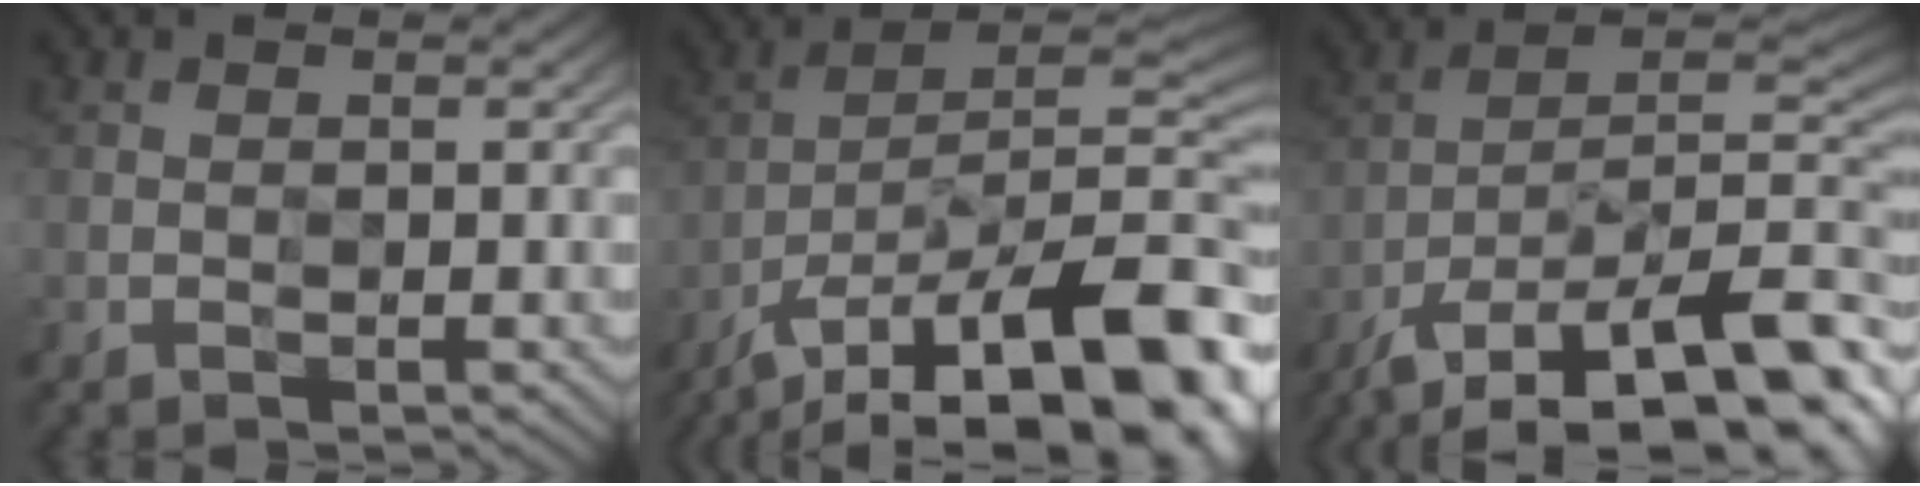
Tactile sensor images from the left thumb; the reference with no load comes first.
{"total": 18.9, "force": [-13.5, 7.2, 11.2], "torque": [-0.150, -0.017, -0.216]}
{"total": 17.1, "force": [-11.6, 6.8, 10.5], "torque": [-0.176, -0.024, -0.186]}